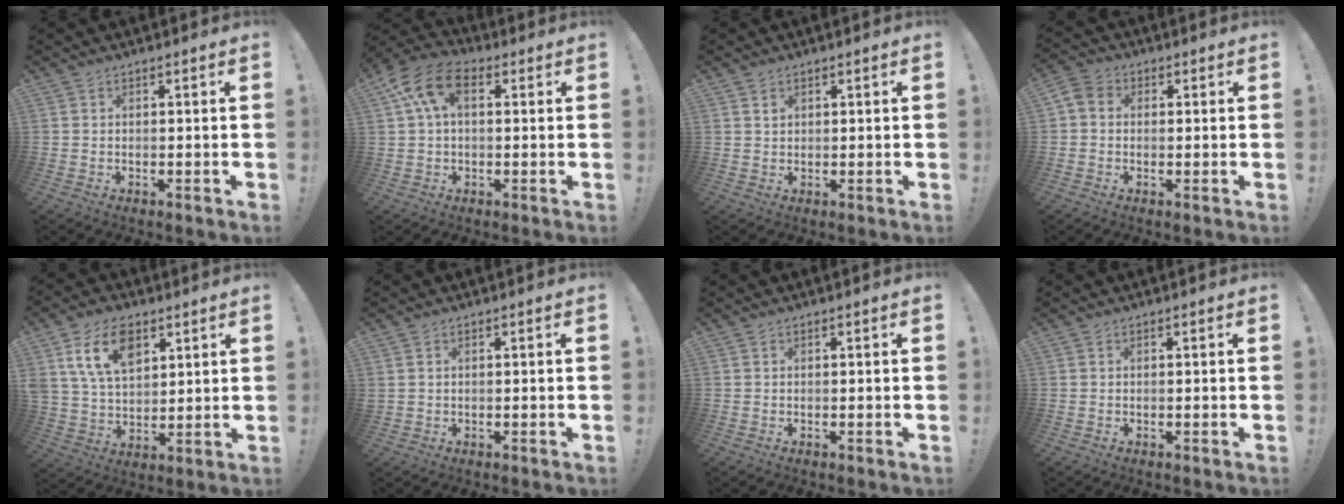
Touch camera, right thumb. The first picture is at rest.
{"total": 11.5, "force": [3.5, 7.1, 8.3], "torque": [-0.166, 0.004, 0.067]}
{"total": 1.4, "force": [0.9, 1.0, 0.4], "torque": [0.003, -0.003, 0.014]}
{"total": 4.0, "force": [0.0, 3.3, 2.4], "torque": [-0.052, 0.008, 0.001]}
{"total": 14.3, "force": [7.1, 8.9, 8.6], "torque": [-0.157, -0.018, 0.132]}
{"total": 0.6, "force": [0.2, 0.4, 0.4], "torque": [-0.014, 0.003, 0.005]}
{"total": 0.0}
{"total": 0.0}